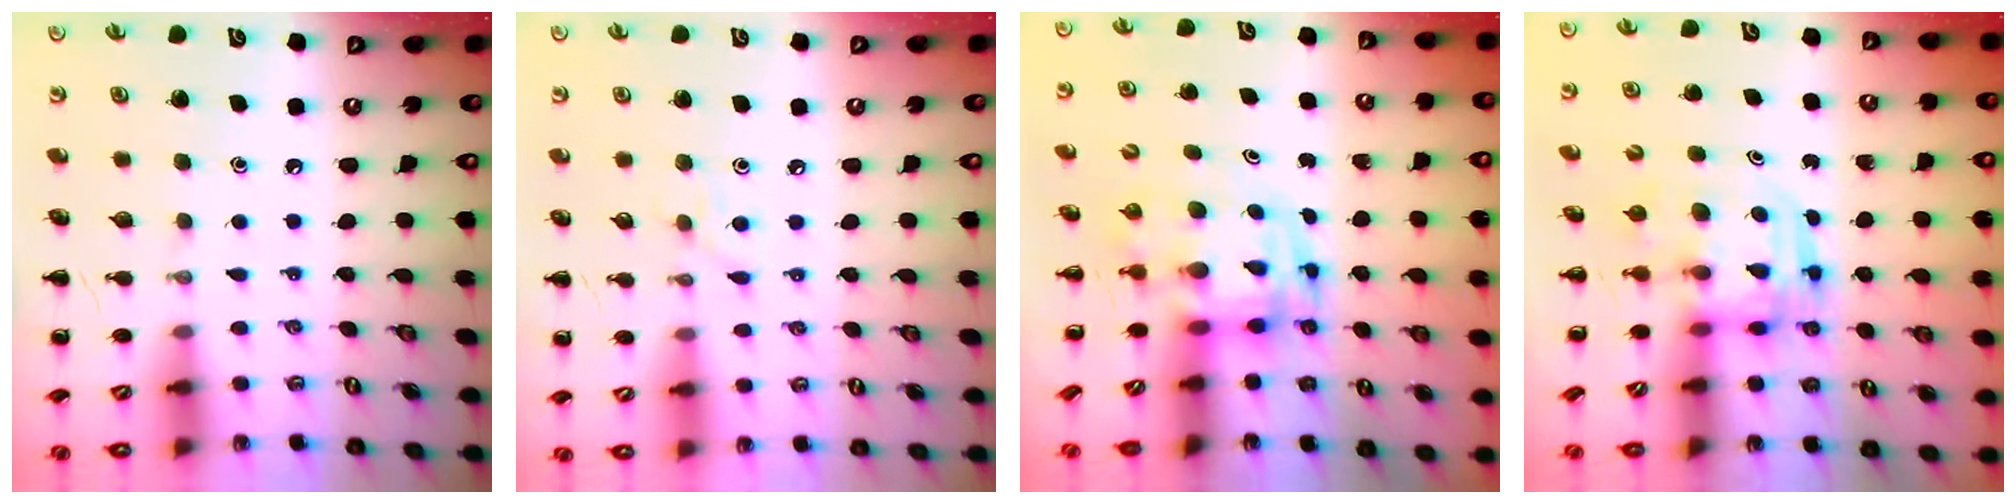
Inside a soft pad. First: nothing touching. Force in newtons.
{"total": 5.4, "press": 4.9, "slide": 2.1}
{"total": 3.8, "press": 3.7, "slide": 0.7}
{"total": 3.0, "press": 3.0, "slide": 0.3}